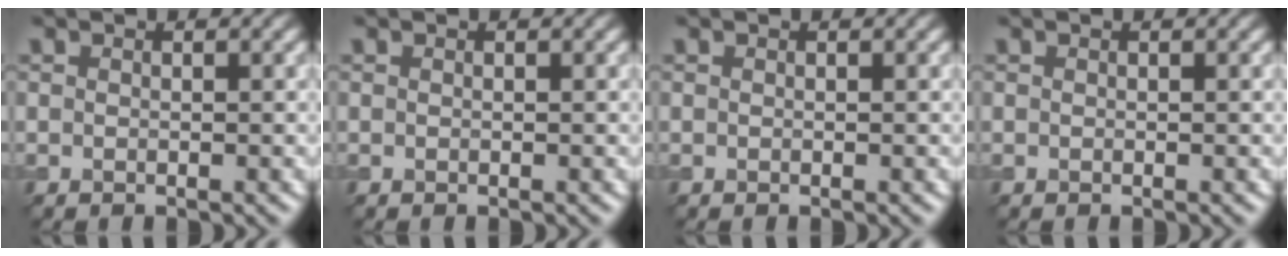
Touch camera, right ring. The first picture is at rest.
{"total": 0.0}
{"total": 0.0}
{"total": 0.0}